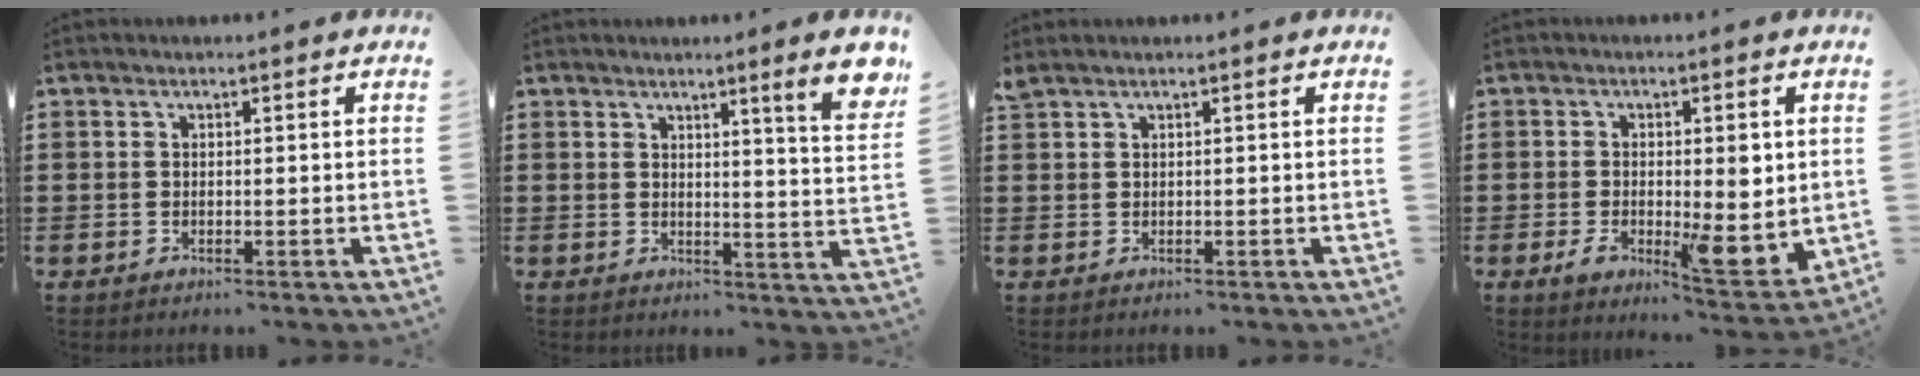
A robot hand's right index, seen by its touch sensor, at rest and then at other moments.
{"total": 6.3, "force": [3.8, -0.3, 5.1], "torque": [-0.082, -0.019, 0.058]}
{"total": 0.6, "force": [0.5, 0.1, 0.4], "torque": [-0.009, 0.001, 0.009]}
{"total": 6.7, "force": [-0.6, 3.0, 5.9], "torque": [-0.094, -0.006, -0.011]}